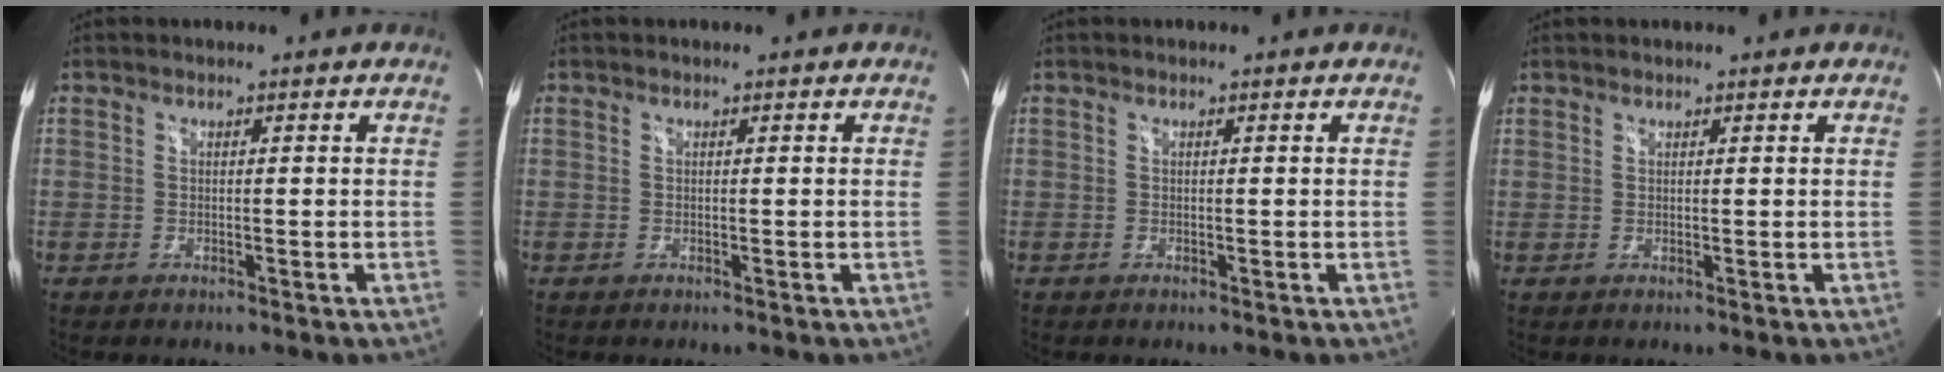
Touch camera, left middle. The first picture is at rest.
{"total": 0.0}
{"total": 0.0}
{"total": 0.7, "force": [0.6, 0.5, 0.0], "torque": [0.002, 0.002, 0.008]}